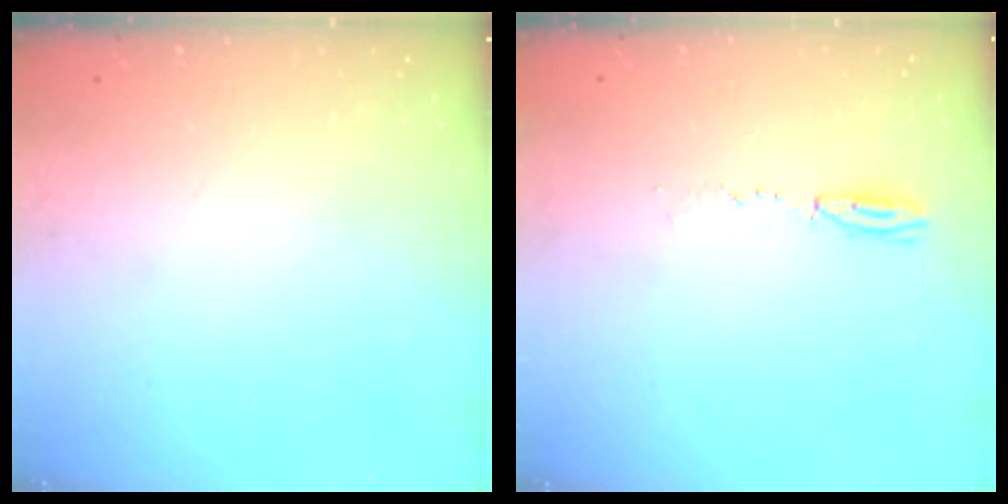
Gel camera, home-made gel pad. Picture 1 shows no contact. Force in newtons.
{"total": 3.9, "press": 3.8, "slide": 0.9}